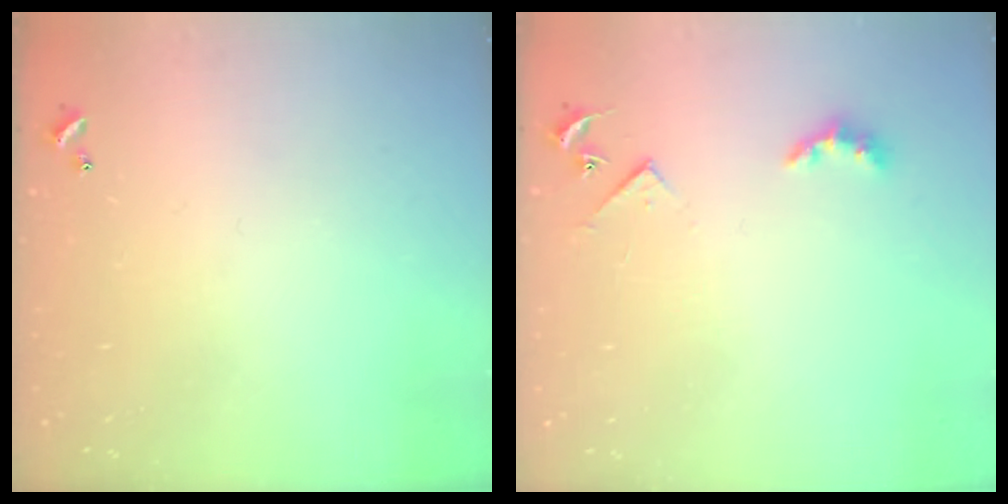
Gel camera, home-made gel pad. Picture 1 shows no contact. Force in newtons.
{"total": 3.6, "press": 3.6, "slide": 0.6}